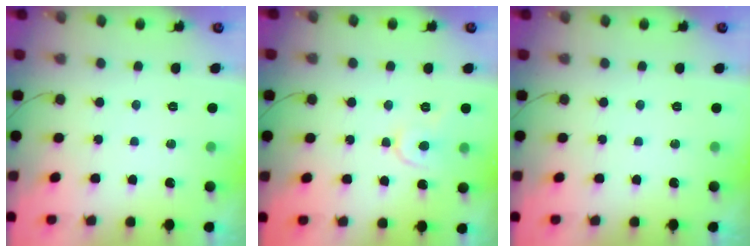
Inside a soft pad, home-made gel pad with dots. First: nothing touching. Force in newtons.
{"total": 6.4, "press": 6.4, "slide": 0.8}
{"total": 0.0}